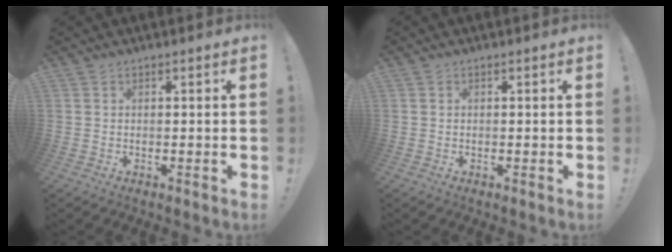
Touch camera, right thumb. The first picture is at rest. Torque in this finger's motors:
{"motor_torque": [-0.33, -0.21, -0.01, 0.24, -0.01]}